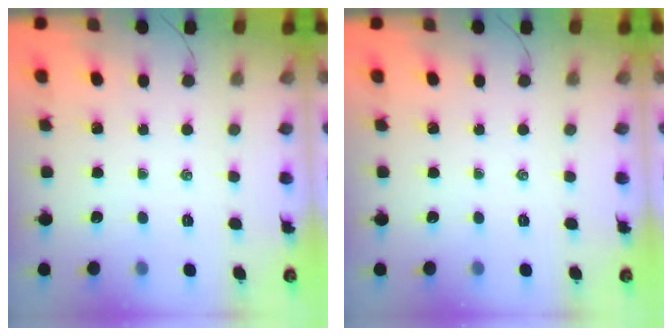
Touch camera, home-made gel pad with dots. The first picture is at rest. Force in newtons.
{"total": 0.0}